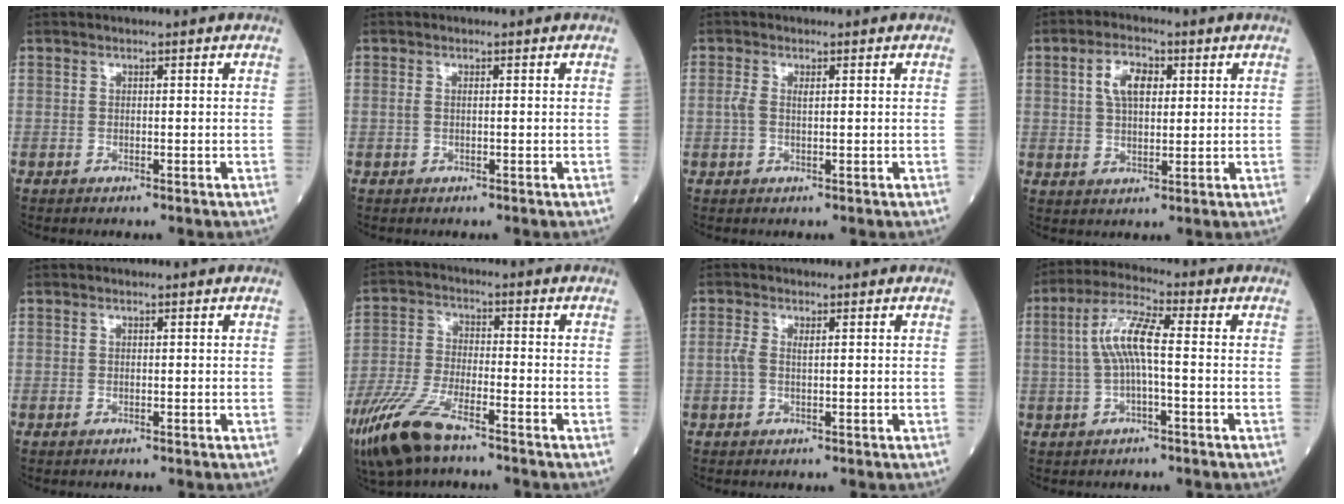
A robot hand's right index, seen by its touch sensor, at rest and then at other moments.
{"total": 0.9, "force": [0.1, 0.3, 0.8], "torque": [-0.023, 0.005, 0.002]}
{"total": 2.0, "force": [0.3, 0.8, 1.8], "torque": [-0.046, 0.008, 0.007]}
{"total": 6.1, "force": [2.0, 3.1, 4.9], "torque": [-0.096, 0.014, 0.037]}
{"total": 0.0}
{"total": 11.0, "force": [-7.7, 2.7, 7.4], "torque": [-0.166, -0.024, -0.149]}
{"total": 2.0, "force": [0.3, 0.7, 1.8], "torque": [-0.047, 0.007, 0.007]}
{"total": 7.5, "force": [0.2, 1.3, 7.3], "torque": [-0.153, 0.018, 0.000]}